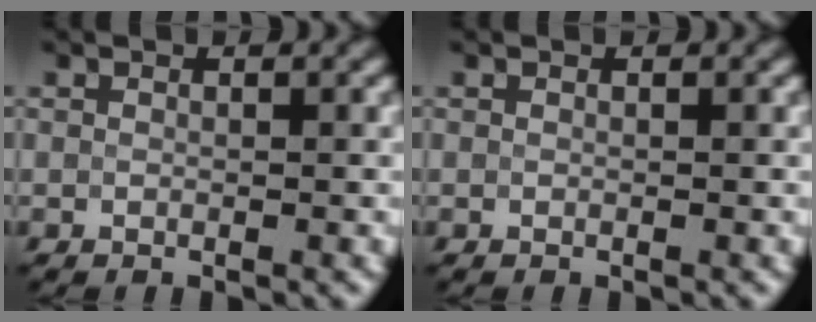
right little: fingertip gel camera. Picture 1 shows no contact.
{"total": 0.0}